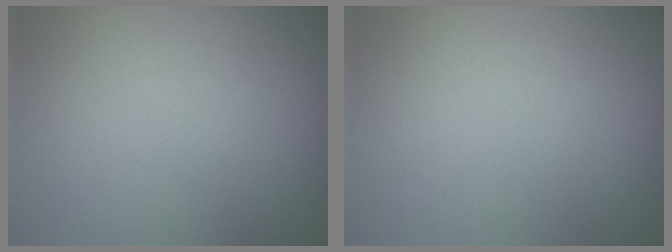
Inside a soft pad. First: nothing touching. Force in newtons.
{"total": 0.0}